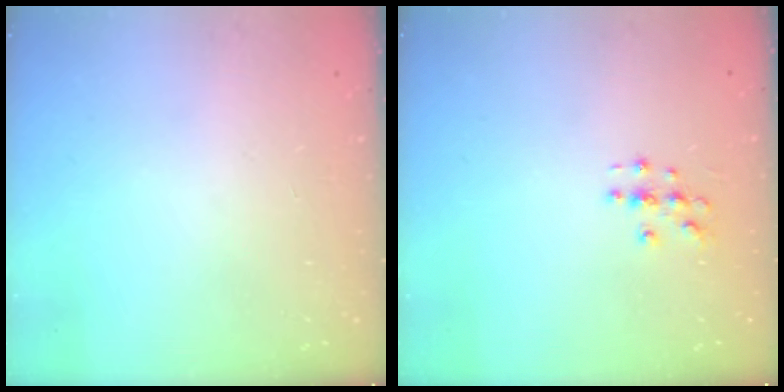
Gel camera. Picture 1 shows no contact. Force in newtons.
{"total": 3.0, "press": 3.0, "slide": 0.3}